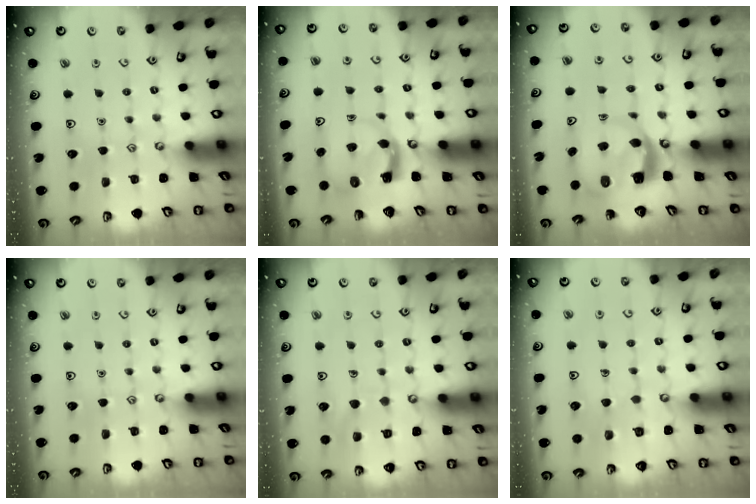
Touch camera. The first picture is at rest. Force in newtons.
{"total": 4.0, "press": 3.9, "slide": 0.6}
{"total": 5.8, "press": 5.8, "slide": 0.6}
{"total": 0.0}
{"total": 6.8, "press": 6.8, "slide": 0.6}
{"total": 2.9, "press": 2.9, "slide": 0.2}